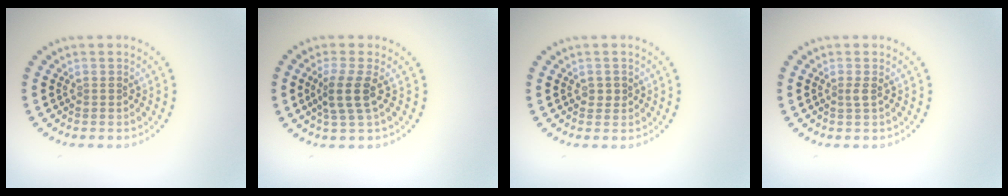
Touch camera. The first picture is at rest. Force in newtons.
{"total": 2.6, "press": 2.1, "slide": 1.6}
{"total": 0.9, "press": 0.9, "slide": 0.2}
{"total": 0.8, "press": 0.5, "slide": 0.6}